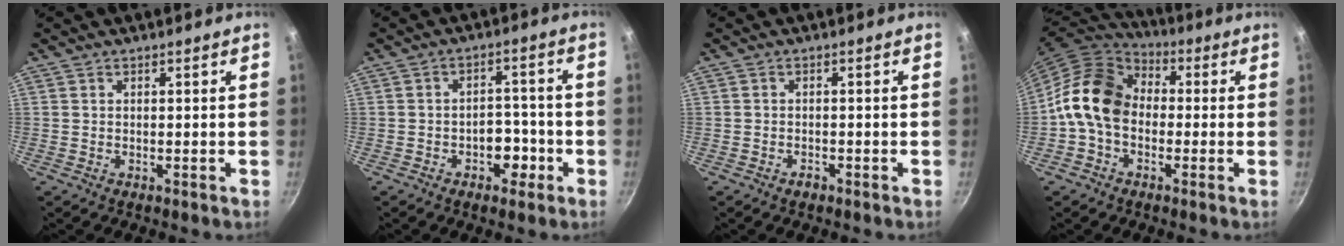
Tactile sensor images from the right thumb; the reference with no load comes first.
{"total": 5.6, "force": [-2.4, 3.9, 3.2], "torque": [-0.011, 0.025, -0.034]}
{"total": 1.3, "force": [-0.9, 0.7, 0.6], "torque": [-0.011, 0.011, -0.015]}
{"total": 13.1, "force": [-0.9, 9.8, 8.6], "torque": [-0.123, 0.034, -0.040]}